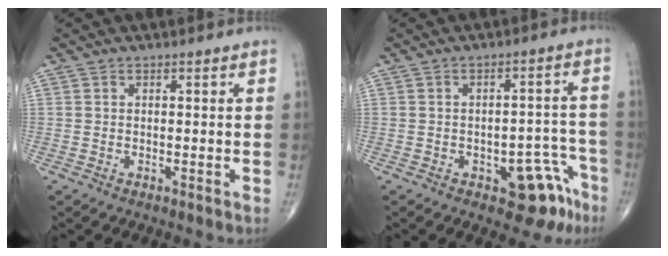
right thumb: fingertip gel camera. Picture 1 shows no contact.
{"total": 9.1, "force": [-4.9, 4.5, 6.2], "torque": [-0.036, 0.040, -0.059]}